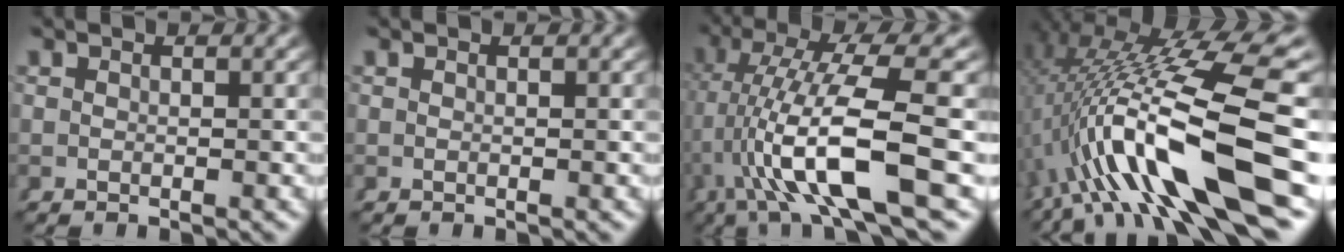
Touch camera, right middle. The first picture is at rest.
{"total": 0.0}
{"total": 10.5, "force": [-0.4, 3.7, 9.8], "torque": [-0.182, -0.017, 0.007]}
{"total": 15.5, "force": [-0.9, 5.5, 14.5], "torque": [-0.230, 0.011, -0.001]}